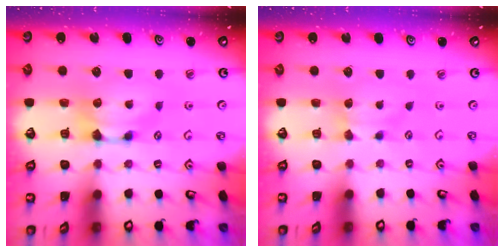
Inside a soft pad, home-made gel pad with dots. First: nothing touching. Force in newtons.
{"total": 2.1, "press": 2.0, "slide": 0.5}